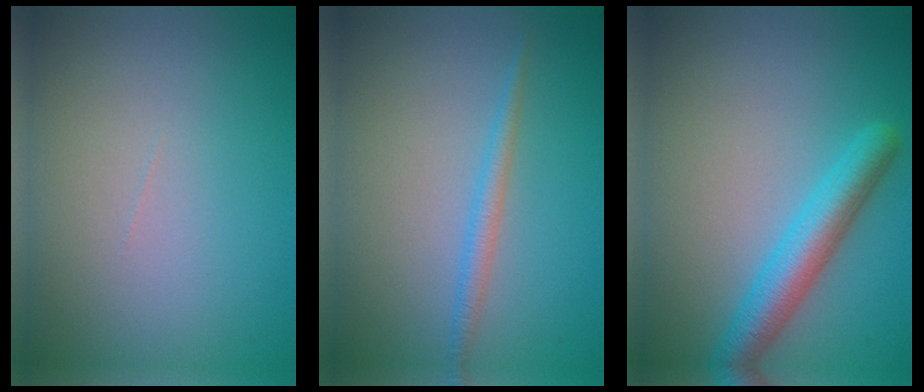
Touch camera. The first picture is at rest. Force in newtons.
{"total": 1.6, "press": 1.6, "slide": 0.0}
{"total": 4.1, "press": 4.1, "slide": 0.1}